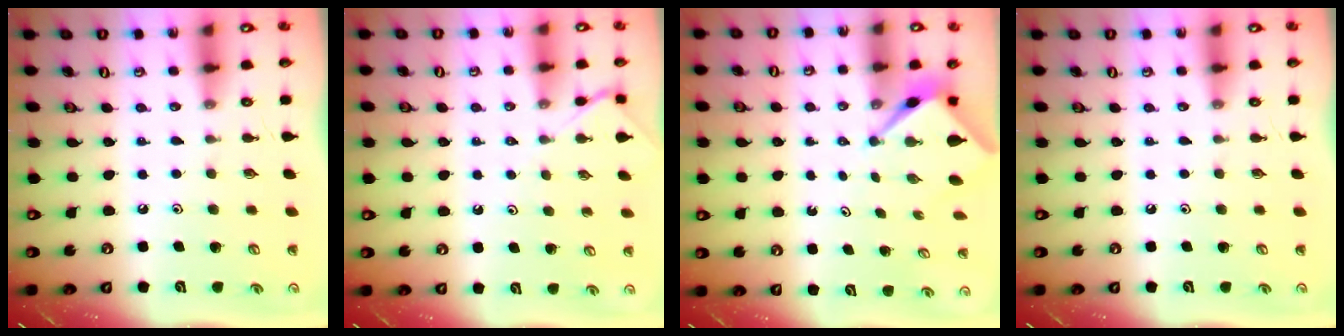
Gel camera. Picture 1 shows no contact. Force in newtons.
{"total": 5.2, "press": 5.1, "slide": 0.7}
{"total": 2.7, "press": 2.7, "slide": 0.2}
{"total": 0.0}